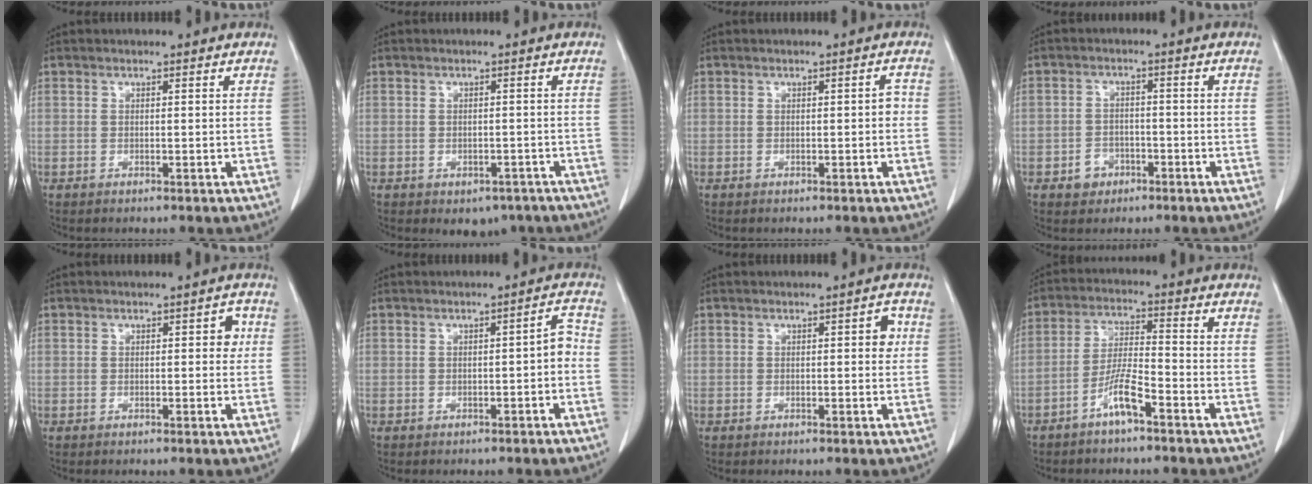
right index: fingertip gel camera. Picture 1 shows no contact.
{"total": 4.4, "force": [-3.2, 2.7, 1.2], "torque": [0.002, 0.007, -0.037]}
{"total": 1.2, "force": [-0.2, 0.5, 1.1], "torque": [-0.010, 0.004, -0.003]}
{"total": 3.5, "force": [-1.7, 3.0, 1.0], "torque": [-0.011, 0.009, -0.021]}
{"total": 2.4, "force": [0.4, 1.3, 1.9], "torque": [-0.019, 0.017, 0.005]}
{"total": 2.8, "force": [-0.8, 0.8, 2.6], "torque": [-0.031, 0.014, -0.010]}
{"total": 2.3, "force": [0.4, 0.9, 2.1], "torque": [-0.019, 0.006, 0.003]}
{"total": 5.9, "force": [-3.7, 0.6, 4.6], "torque": [-0.097, 0.004, -0.071]}